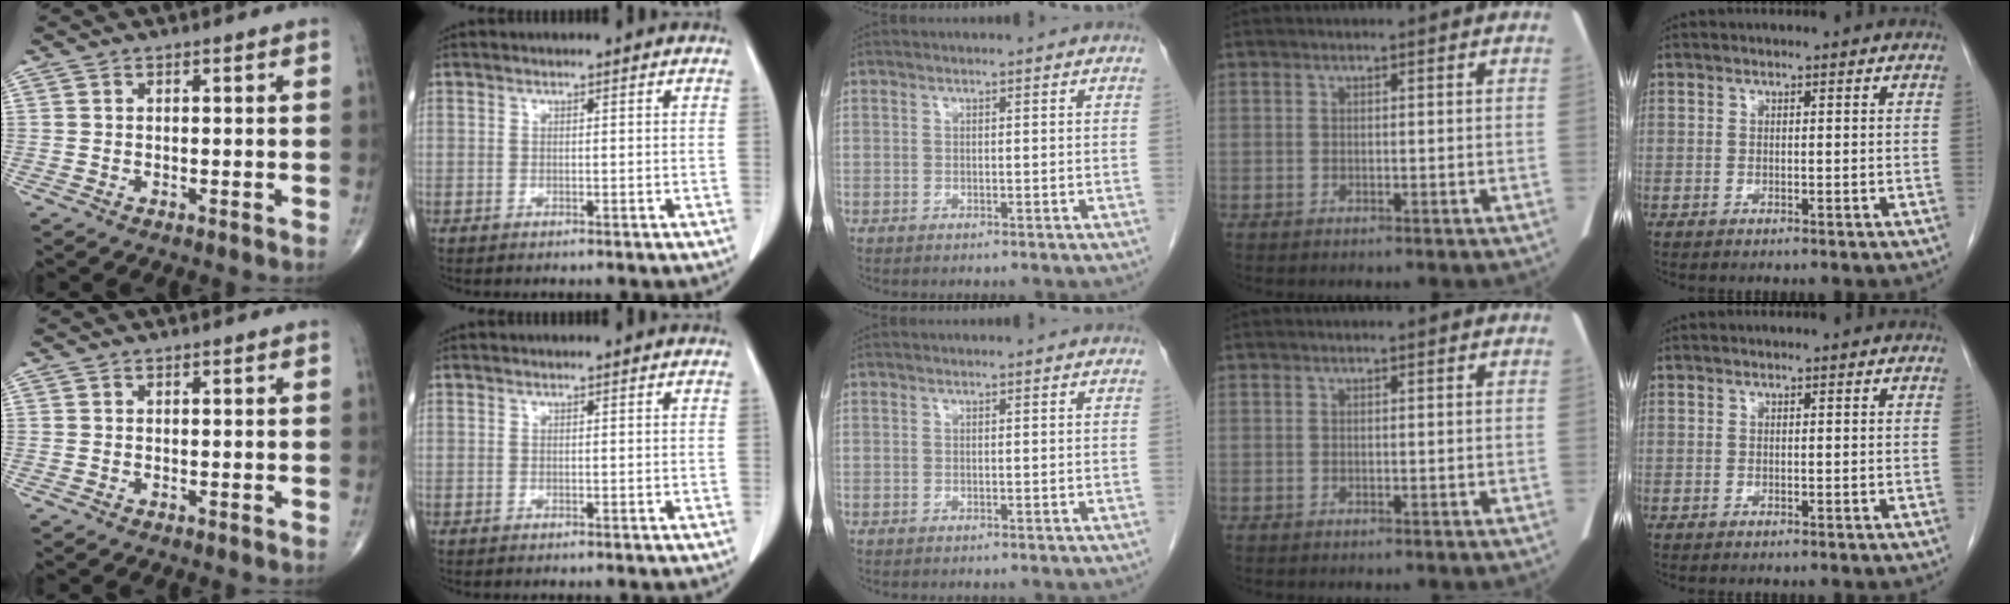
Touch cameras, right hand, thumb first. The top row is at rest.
{}